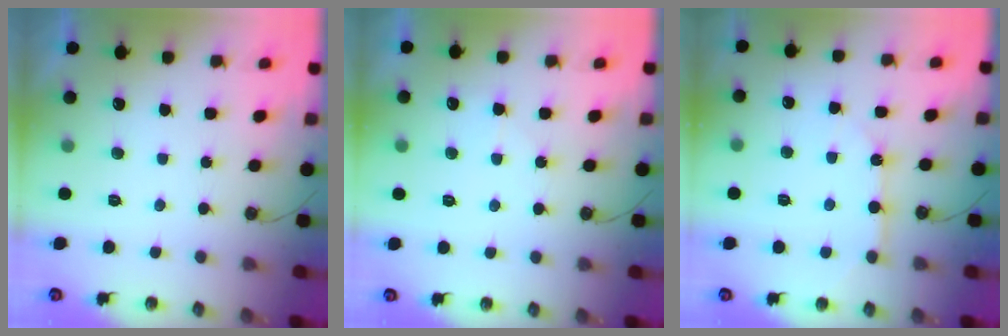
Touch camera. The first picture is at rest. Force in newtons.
{"total": 6.5, "press": 6.4, "slide": 0.7}
{"total": 7.7, "press": 7.7, "slide": 0.3}